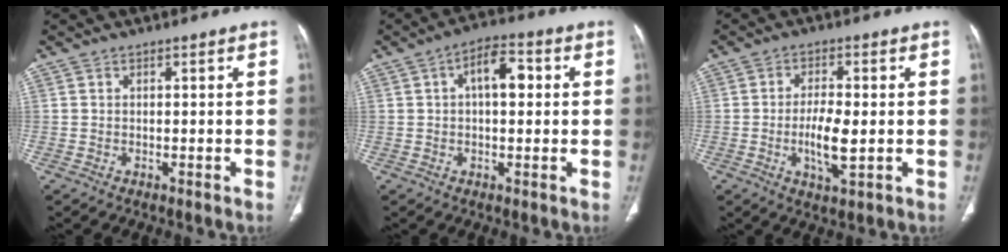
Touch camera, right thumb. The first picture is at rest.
{"total": 7.5, "force": [1.5, 3.7, 6.3], "torque": [-0.087, 0.018, 0.016]}
{"total": 6.9, "force": [-0.9, 2.3, 6.4], "torque": [-0.121, -0.007, -0.015]}